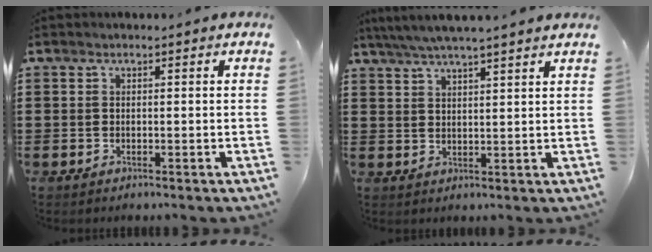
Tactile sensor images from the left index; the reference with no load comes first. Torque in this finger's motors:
{"motor_torque": [1.49, -0.65, 0.31, 0.21]}